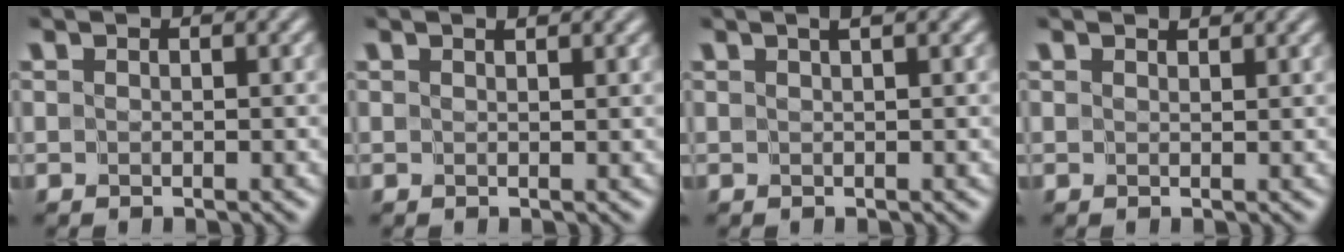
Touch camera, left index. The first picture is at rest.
{"total": 1.0, "force": [0.8, 0.1, 0.6], "torque": [-0.006, -0.004, 0.013]}
{"total": 1.8, "force": [1.2, 0.3, 1.4], "torque": [-0.007, -0.007, 0.009]}
{"total": 1.0, "force": [0.9, 0.2, 0.3], "torque": [-0.005, -0.004, 0.013]}